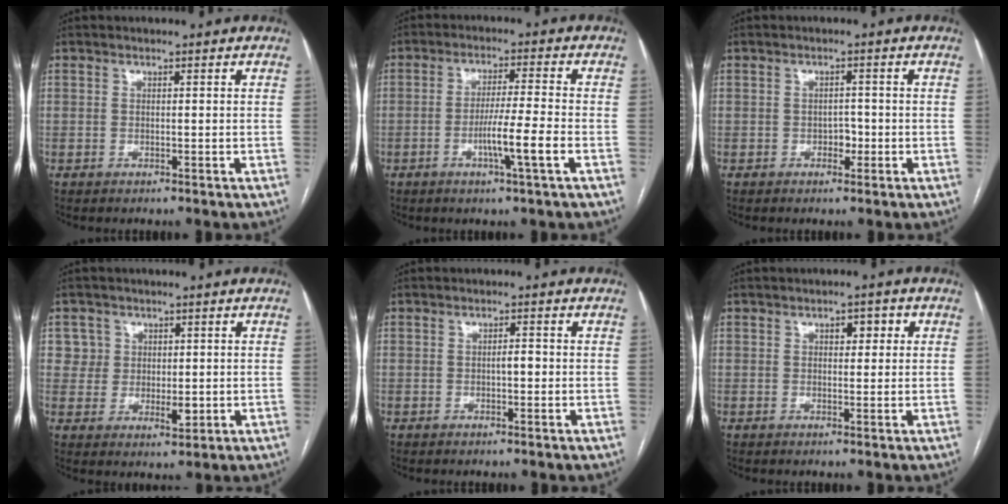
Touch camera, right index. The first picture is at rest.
{"total": 7.0, "force": [-2.5, -0.8, 6.5], "torque": [-0.114, -0.008, -0.047]}
{"total": 1.8, "force": [-0.7, 1.2, 1.2], "torque": [-0.012, 0.006, -0.010]}
{"total": 4.7, "force": [1.1, 4.4, 1.2], "torque": [-0.006, 0.000, 0.020]}
{"total": 1.5, "force": [-0.2, 0.5, 1.4], "torque": [-0.020, 0.003, -0.005]}
{"total": 2.8, "force": [0.9, 1.5, 2.2], "torque": [-0.029, 0.013, 0.012]}